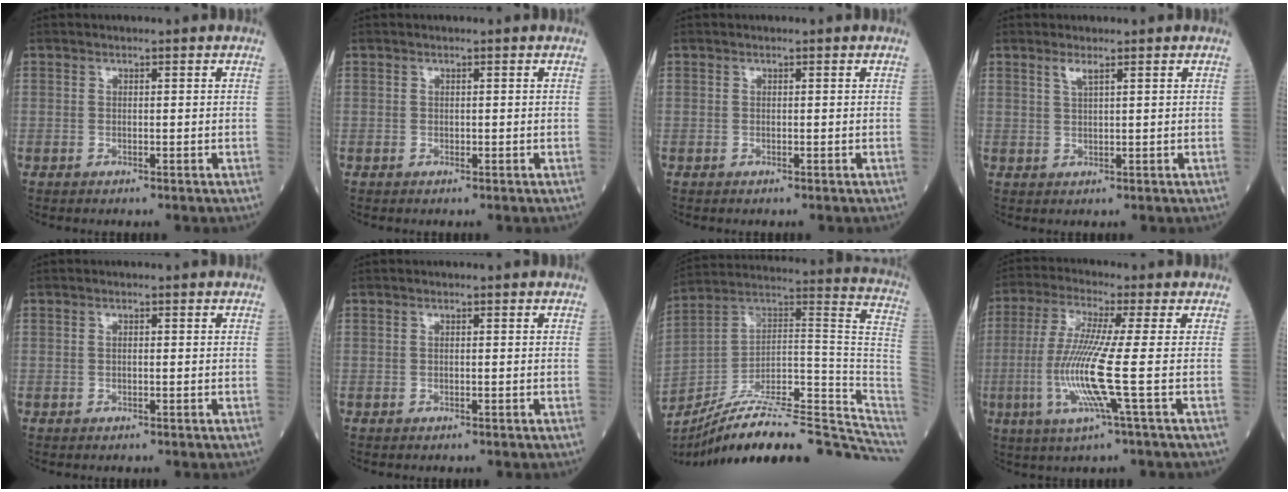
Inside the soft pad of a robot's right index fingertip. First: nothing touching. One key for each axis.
{"total": 0.0}
{"total": 0.0}
{"total": 1.6, "fx": 1.1, "fy": -0.1, "fz": 1.2, "tx": -0.029, "ty": 0.001, "tz": 0.025}
{"total": 0.6, "fx": 0.1, "fy": 0.1, "fz": 0.6, "tx": -0.013, "ty": 0.002, "tz": 0.003}
{"total": 0.0}
{"total": 26.4, "fx": -22.7, "fy": 4.2, "fz": 12.9, "tx": -0.128, "ty": 0.042, "tz": -0.336}
{"total": 10.6, "fx": -2.0, "fy": -1.3, "fz": 10.4, "tx": -0.226, "ty": -0.016, "tz": -0.046}